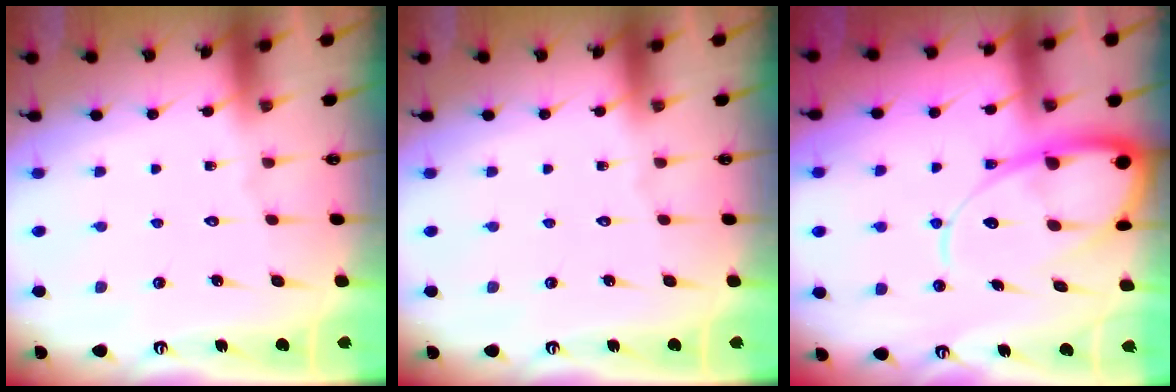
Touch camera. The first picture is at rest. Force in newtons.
{"total": 0.0}
{"total": 13.8, "press": 13.7, "slide": 1.4}